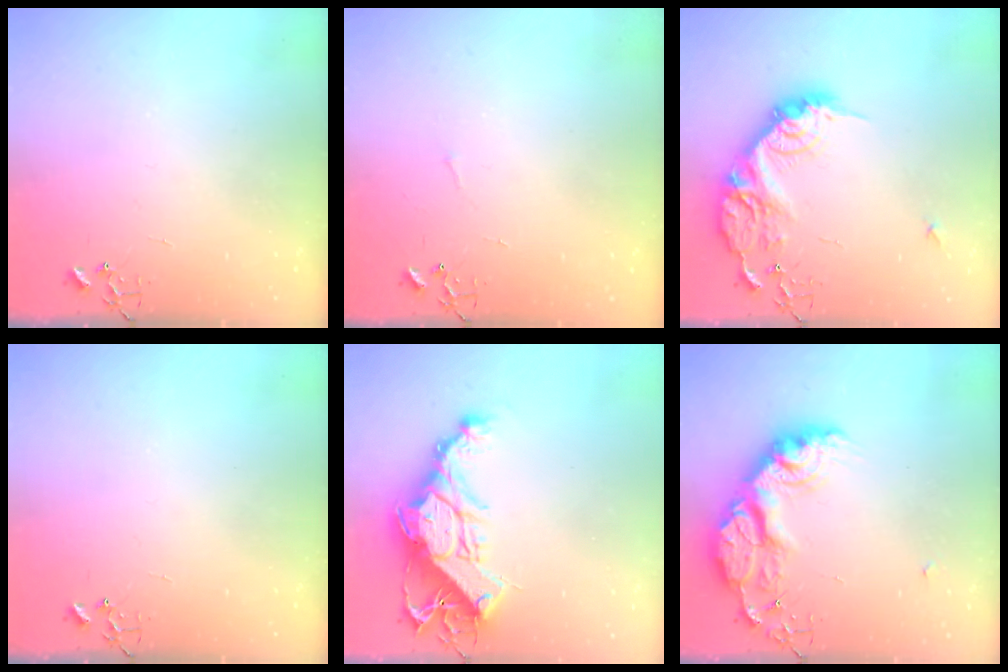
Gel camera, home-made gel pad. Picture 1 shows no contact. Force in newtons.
{"total": 2.8, "press": 2.8, "slide": 0.3}
{"total": 19.9, "press": 19.9, "slide": 1.4}
{"total": 0.0}
{"total": 17.8, "press": 17.8, "slide": 1.8}
{"total": 27.8, "press": 27.7, "slide": 2.1}